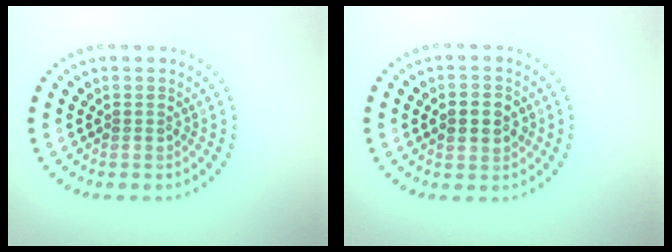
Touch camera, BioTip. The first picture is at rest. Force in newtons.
{"total": 2.8, "press": 2.8, "slide": 0.1}